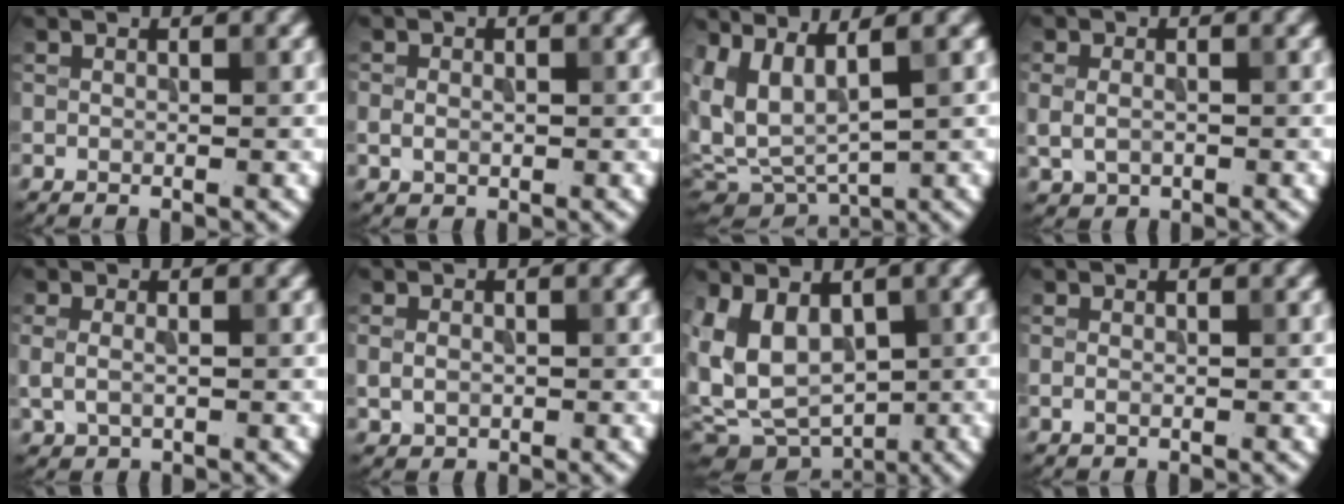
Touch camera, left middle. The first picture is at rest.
{"total": 1.6, "force": [-0.1, 1.3, 0.9], "torque": [-0.016, -0.001, -0.002]}
{"total": 5.9, "force": [0.9, 2.7, 5.2], "torque": [-0.124, -0.010, 0.029]}
{"total": 2.5, "force": [-0.2, 2.0, 1.5], "torque": [-0.031, -0.006, 0.000]}
{"total": 1.8, "force": [-0.1, 1.3, 1.3], "torque": [-0.030, -0.002, 0.001]}
{"total": 2.0, "force": [-0.1, 1.6, 1.1], "torque": [-0.021, -0.003, 0.002]}
{"total": 7.3, "force": [-0.3, 5.1, 5.2], "torque": [-0.105, -0.010, -0.003]}
{"total": 0.8, "force": [-0.1, 0.6, 0.5], "torque": [-0.011, -0.001, -0.003]}